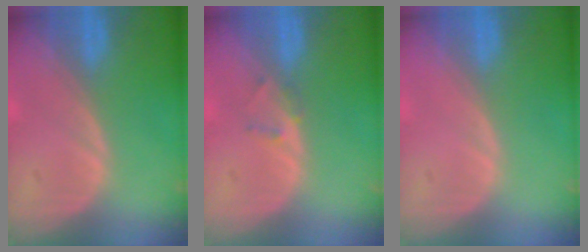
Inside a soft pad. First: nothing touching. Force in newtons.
{"total": 1.3, "press": 1.1, "slide": 0.8}
{"total": 0.0}